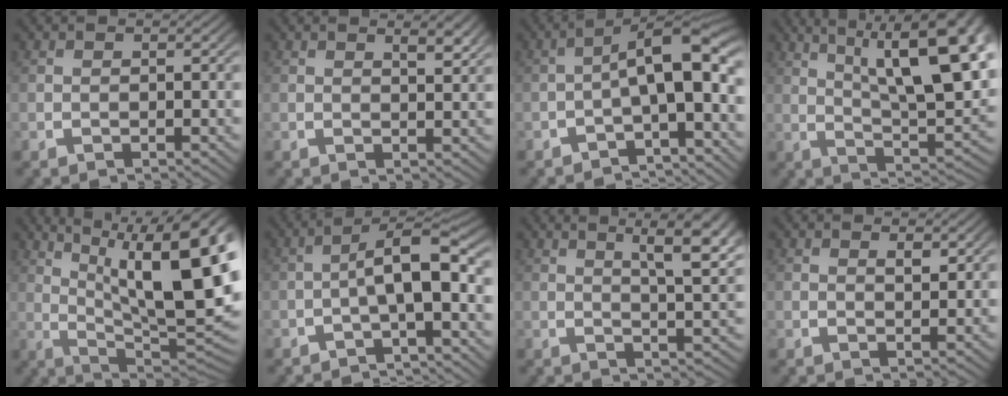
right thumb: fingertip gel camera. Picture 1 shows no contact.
{"total": 2.1, "force": [1.3, 0.5, 1.6], "torque": [-0.016, -0.003, 0.023]}
{"total": 7.7, "force": [-0.9, 4.1, 6.5], "torque": [-0.087, -0.011, -0.016]}
{"total": 13.4, "force": [3.5, 6.7, 11.0], "torque": [-0.152, -0.017, 0.055]}
{"total": 15.5, "force": [2.0, 8.3, 12.9], "torque": [-0.184, -0.051, 0.058]}
{"total": 6.4, "force": [-0.6, 3.3, 5.5], "torque": [-0.088, -0.009, -0.008]}
{"total": 7.4, "force": [3.2, 2.9, 6.0], "torque": [-0.073, -0.001, 0.049]}
{"total": 1.2, "force": [1.1, 0.2, 0.6], "torque": [-0.006, -0.004, 0.021]}